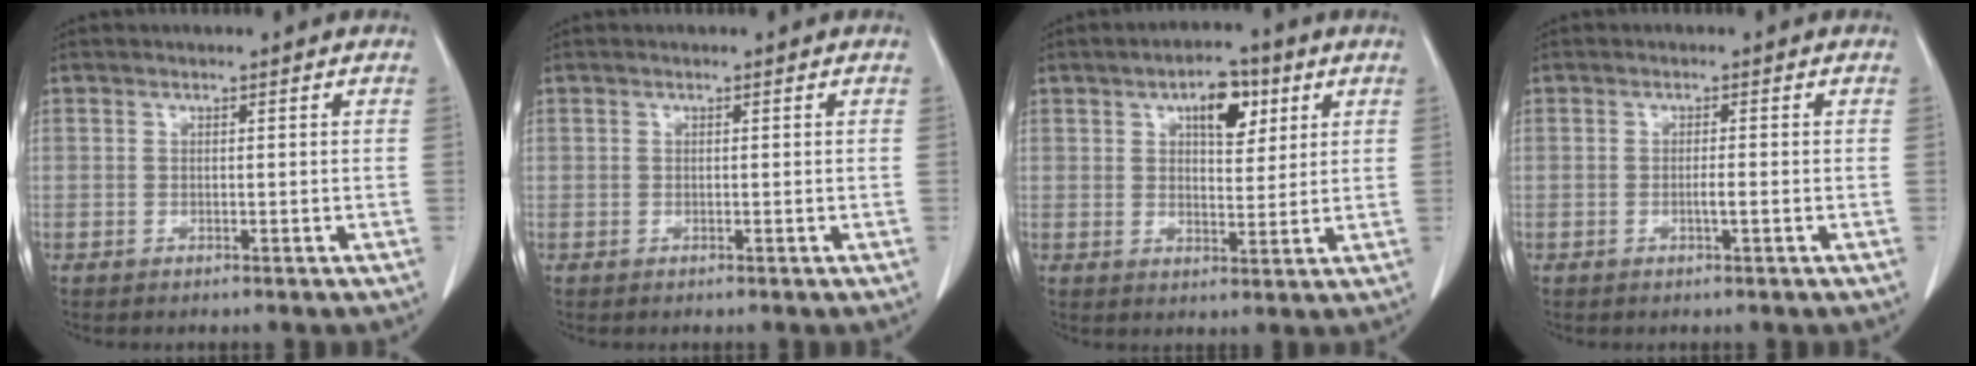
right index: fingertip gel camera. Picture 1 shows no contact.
{"total": 0.0}
{"total": 6.9, "force": [3.2, 3.1, 5.3], "torque": [-0.080, 0.009, 0.048]}
{"total": 1.3, "force": [-0.4, 0.0, 1.2], "torque": [-0.025, -0.001, -0.006]}